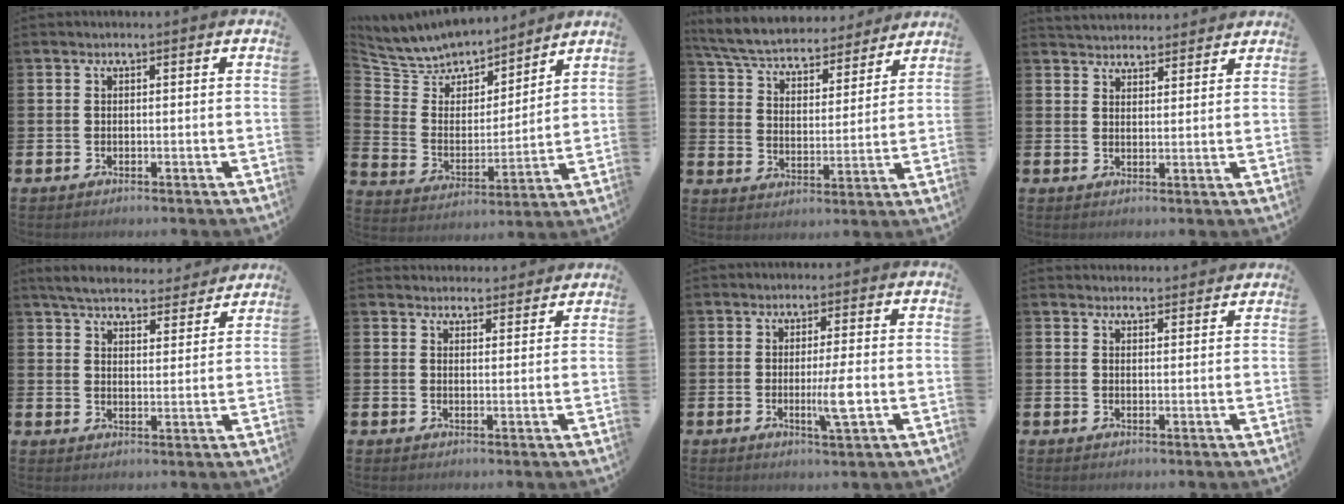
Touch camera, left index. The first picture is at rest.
{"total": 7.4, "force": [7.1, 2.1, 0.0], "torque": [-0.054, -0.062, 0.126]}
{"total": 6.7, "force": [6.3, 1.5, 1.4], "torque": [-0.063, -0.046, 0.109]}
{"total": 3.8, "force": [3.7, 0.7, -0.2], "torque": [0.006, -0.020, 0.066]}
{"total": 5.7, "force": [5.6, 1.0, 0.9], "torque": [-0.039, -0.035, 0.098]}
{"total": 3.3, "force": [3.2, 0.7, -0.1], "torque": [0.006, -0.020, 0.058]}
{"total": 3.9, "force": [-0.4, 0.2, 3.8], "torque": [-0.066, -0.007, -0.009]}
{"total": 2.1, "force": [2.0, 0.3, -0.2], "torque": [0.007, -0.012, 0.036]}